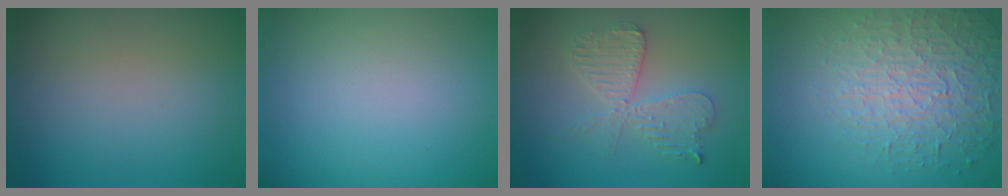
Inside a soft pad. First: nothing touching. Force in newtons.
{"total": 0.0}
{"total": 4.2, "press": 3.6, "slide": 2.2}
{"total": 5.9, "press": 4.7, "slide": 3.5}